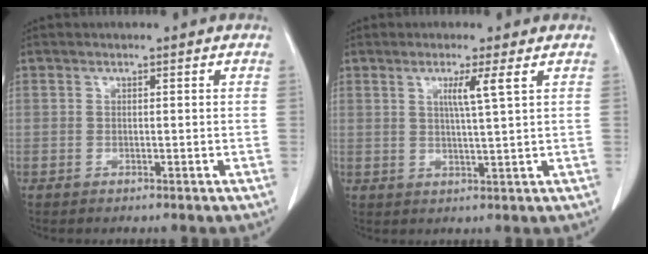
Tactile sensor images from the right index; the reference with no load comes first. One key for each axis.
{"total": 3.8, "fx": 1.6, "fy": -0.8, "fz": 3.4, "tx": -0.062, "ty": -0.005, "tz": 0.028}